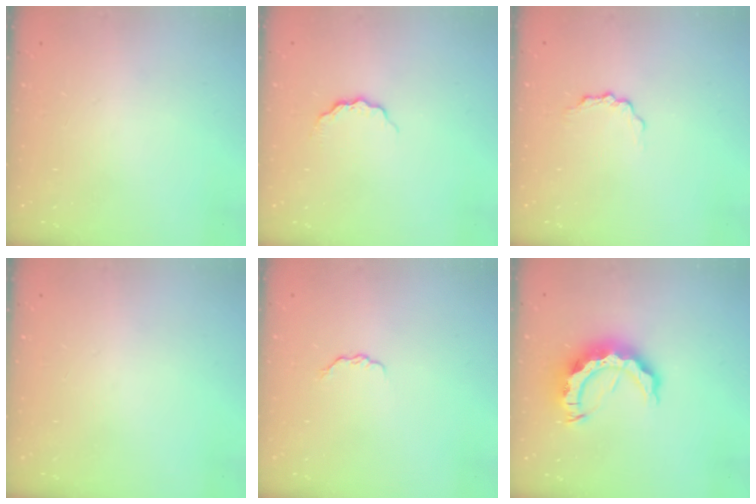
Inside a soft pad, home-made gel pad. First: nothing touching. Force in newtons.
{"total": 4.8, "press": 4.7, "slide": 0.5}
{"total": 3.2, "press": 3.2, "slide": 0.5}
{"total": 0.0}
{"total": 3.6, "press": 3.5, "slide": 0.5}
{"total": 10.4, "press": 10.4, "slide": 1.2}